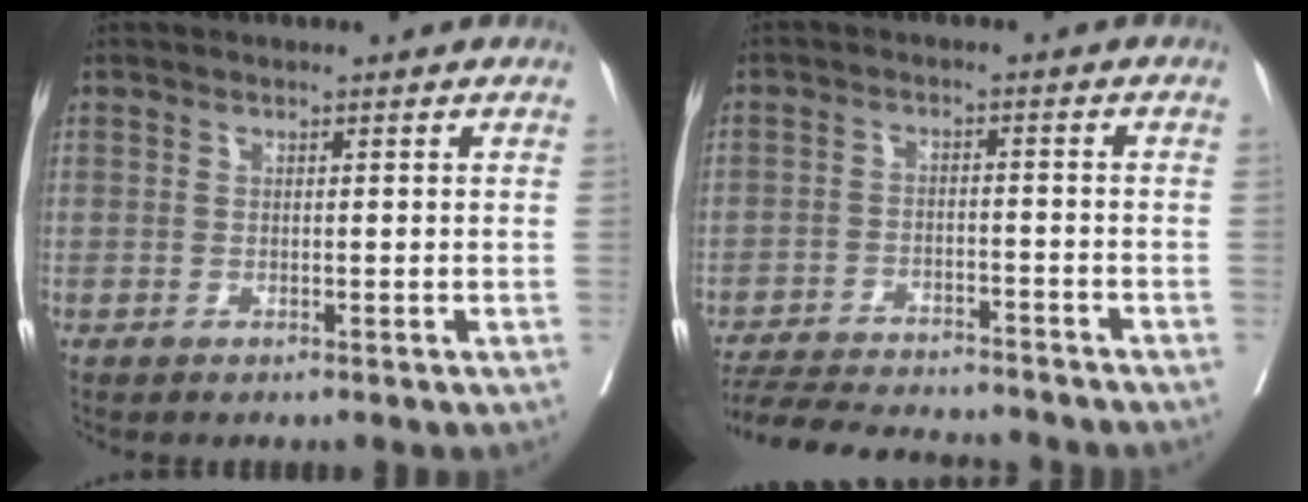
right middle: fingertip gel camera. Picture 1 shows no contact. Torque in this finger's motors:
{"motor_torque": [0.95, -1.19, 0.13, 0.08]}